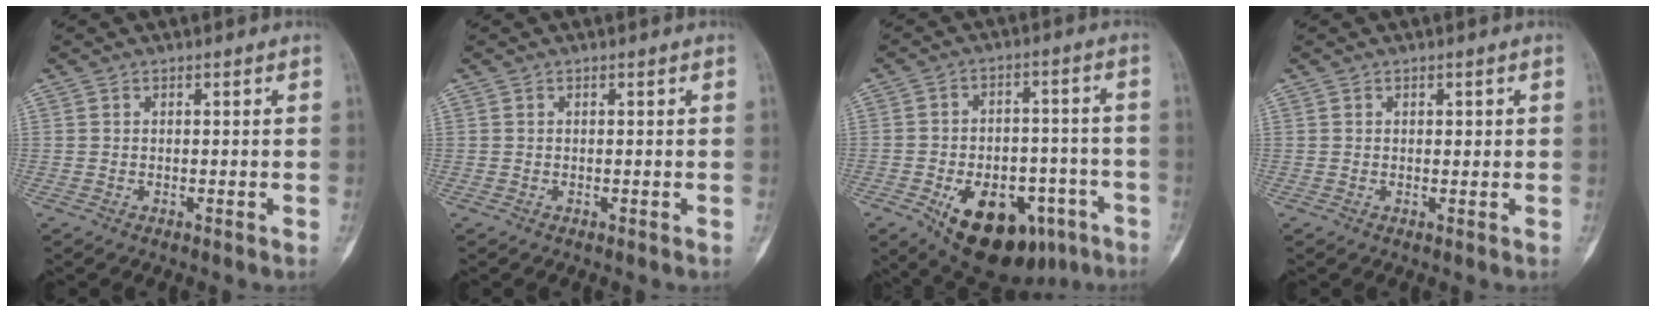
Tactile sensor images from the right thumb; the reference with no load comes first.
{"total": 0.0}
{"total": 18.7, "force": [-9.2, 10.8, 12.2], "torque": [-0.151, 0.041, -0.121]}
{"total": 1.0, "force": [0.3, 0.6, 0.7], "torque": [0.000, 0.001, 0.006]}